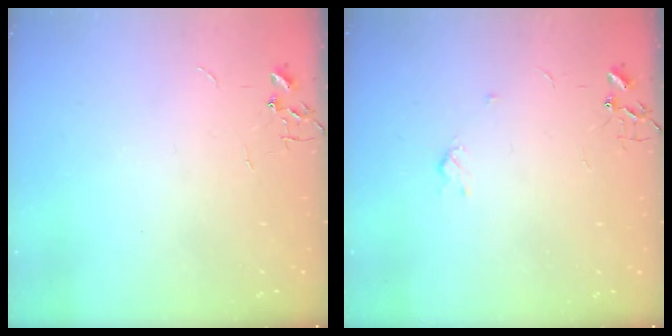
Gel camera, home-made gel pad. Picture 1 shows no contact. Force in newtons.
{"total": 3.5, "press": 3.5, "slide": 0.7}